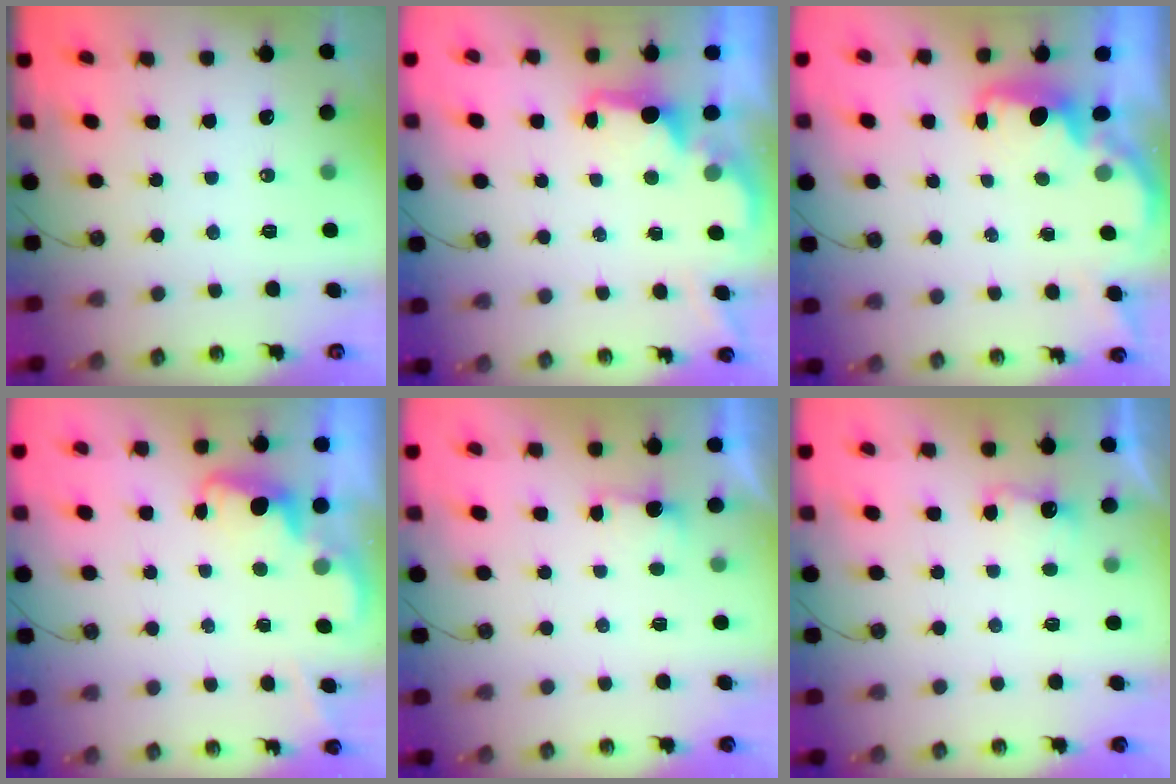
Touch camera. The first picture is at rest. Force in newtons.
{"total": 1.8, "press": 1.7, "slide": 0.7}
{"total": 1.6, "press": 1.4, "slide": 0.7}
{"total": 2.5, "press": 2.4, "slide": 0.7}
{"total": 0.8, "press": 0.4, "slide": 0.7}
{"total": 2.7, "press": 2.5, "slide": 0.9}